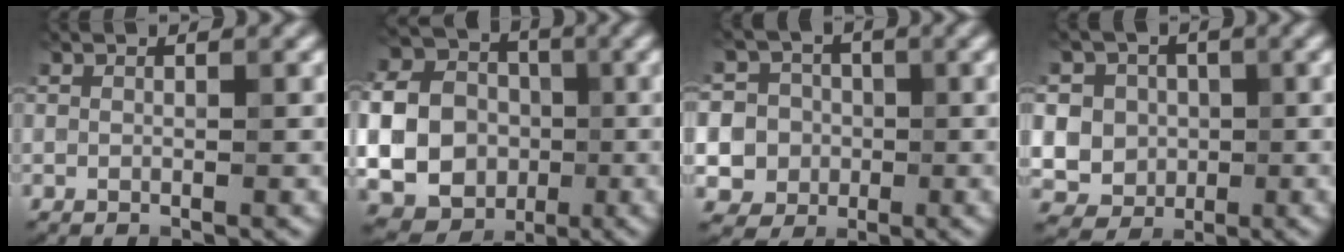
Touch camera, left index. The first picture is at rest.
{"total": 13.5, "force": [-1.4, 12.1, 5.8], "torque": [-0.167, -0.015, -0.041]}
{"total": 9.5, "force": [-0.7, 9.1, 2.6], "torque": [-0.067, 0.015, -0.023]}
{"total": 7.9, "force": [0.5, 7.3, 2.9], "torque": [-0.060, 0.028, -0.009]}